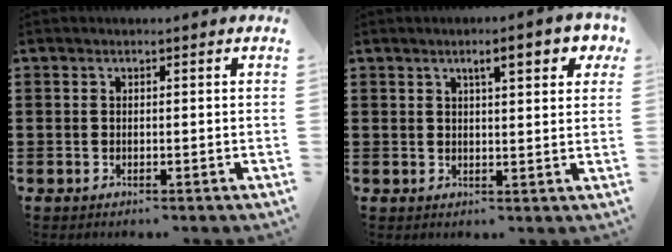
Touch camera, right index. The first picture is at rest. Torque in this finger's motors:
{"motor_torque": [0.95, 0.41, 0.40, 0.04]}